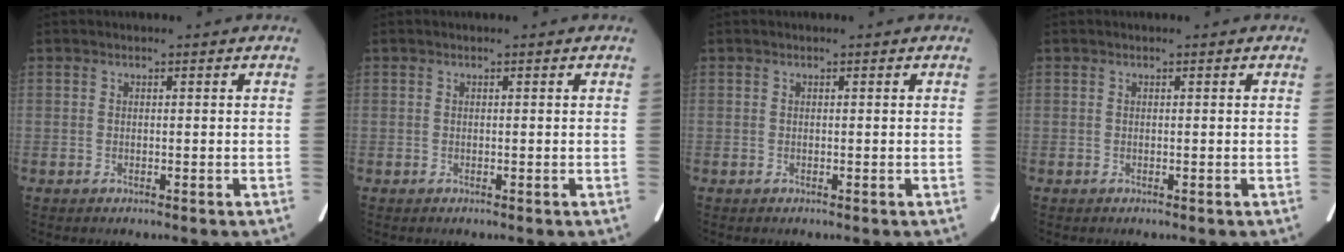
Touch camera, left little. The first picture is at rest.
{"total": 0.0}
{"total": 0.0}
{"total": 0.0}